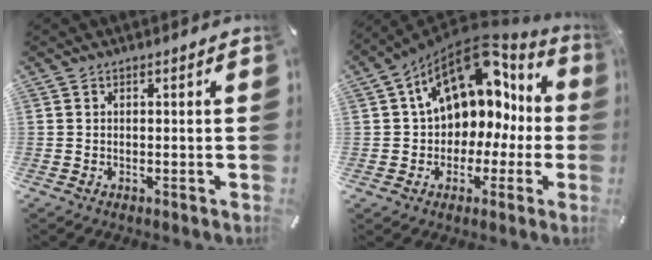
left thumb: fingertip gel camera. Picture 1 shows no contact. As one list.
[{"total": 16.6, "force": [6.8, 11.3, 10.1], "torque": [-0.161, -0.049, 0.114]}]